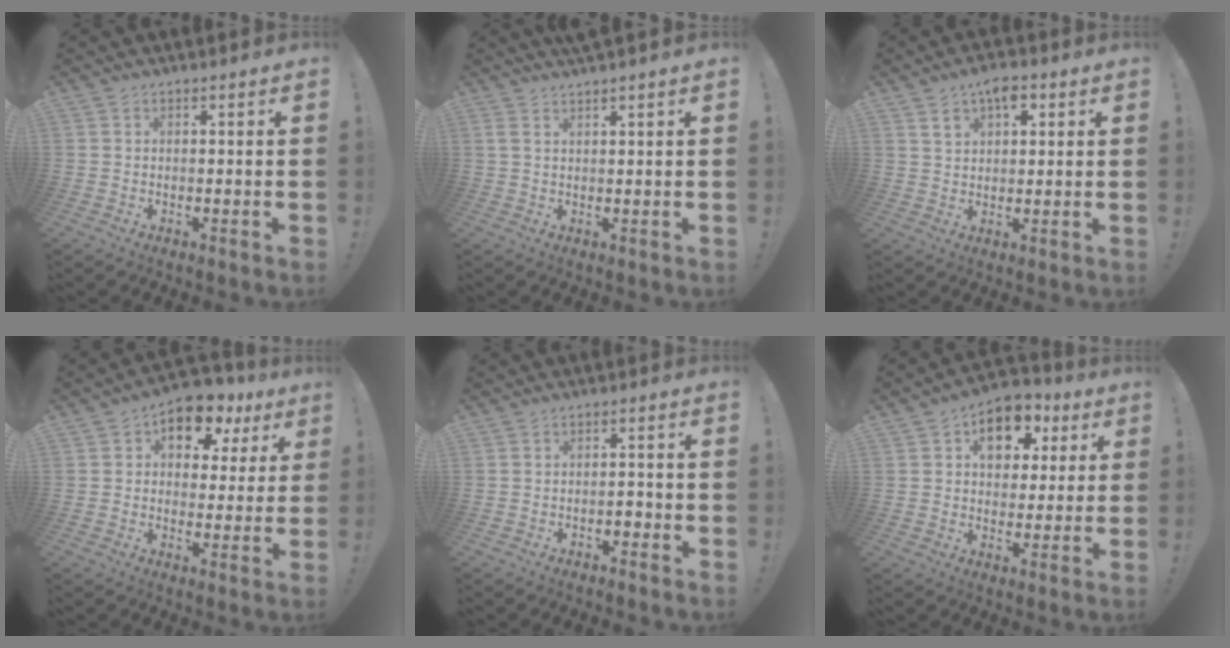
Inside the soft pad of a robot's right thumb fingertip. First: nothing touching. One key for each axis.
{"total": 2.8, "fx": 2.1, "fy": -0.3, "fz": 1.8, "tx": -0.045, "ty": -0.003, "tz": 0.036}
{"total": 6.8, "fx": 3.4, "fy": 4.2, "fz": 4.1, "tx": -0.063, "ty": -0.005, "tz": 0.061}
{"total": 9.5, "fx": 5.0, "fy": 6.6, "fz": 4.6, "tx": -0.056, "ty": -0.032, "tz": 0.091}
{"total": 2.0, "fx": -1.4, "fy": 0.9, "fz": 1.1, "tx": -0.023, "ty": 0.006, "tz": -0.023}
{"total": 11.5, "fx": 4.0, "fy": 8.7, "fz": 6.4, "tx": -0.077, "ty": -0.009, "tz": 0.071}